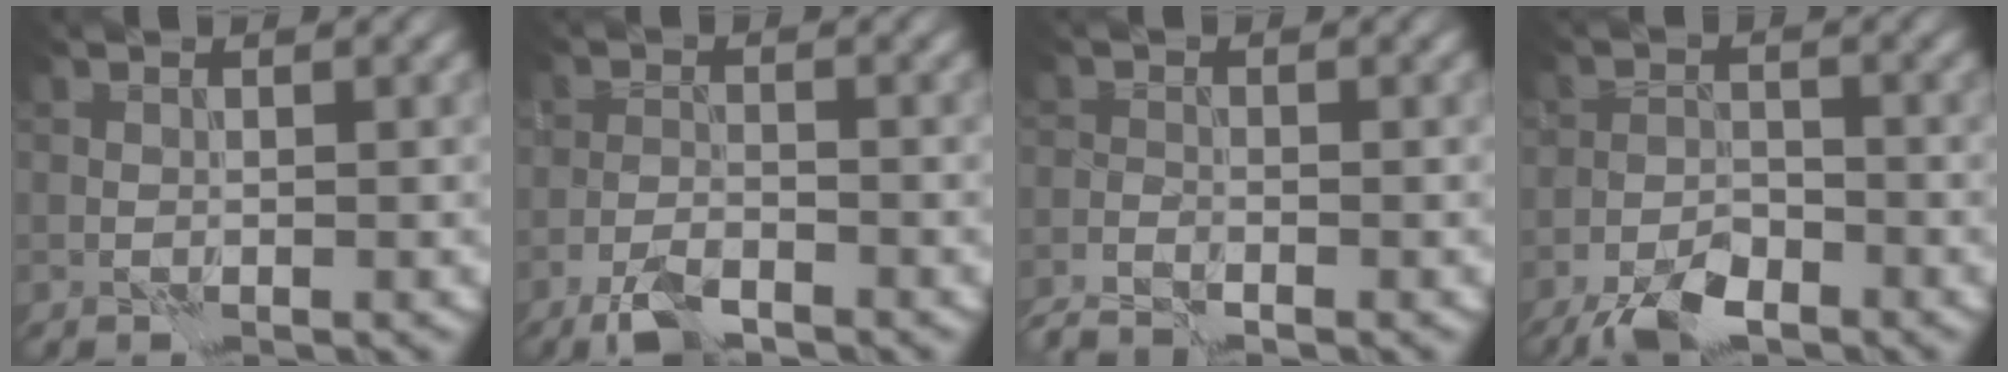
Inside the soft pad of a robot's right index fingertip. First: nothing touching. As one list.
[{"total": 3.5, "force": [-2.6, 1.1, 2.0], "torque": [-0.043, -0.002, -0.058]}, {"total": 2.4, "force": [-2.1, 0.5, 1.1], "torque": [-0.032, -0.008, -0.050]}, {"total": 4.9, "force": [-3.7, 1.9, 2.6], "torque": [-0.043, -0.002, -0.074]}]